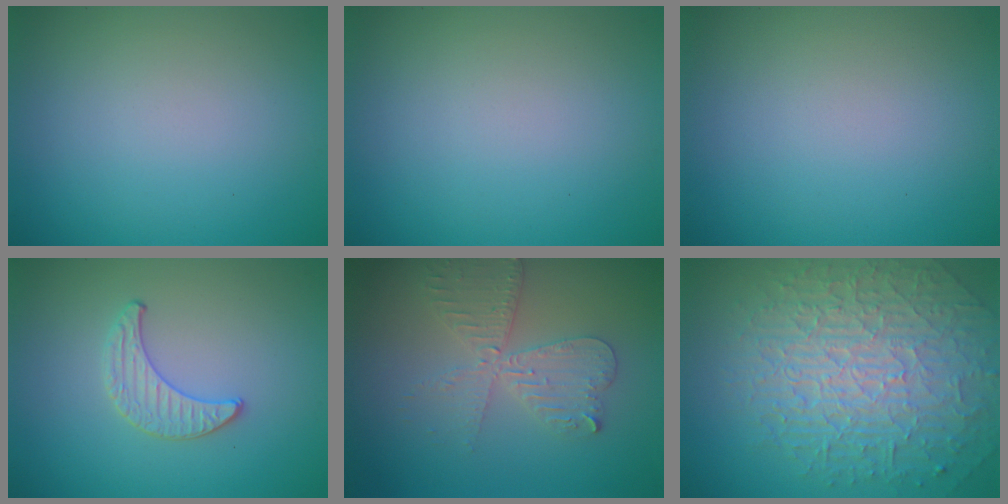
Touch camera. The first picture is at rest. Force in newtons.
{"total": 0.0}
{"total": 0.0}
{"total": 1.3, "press": 1.3, "slide": 0.2}
{"total": 4.0, "press": 3.4, "slide": 2.1}
{"total": 10.0, "press": 6.3, "slide": 7.7}